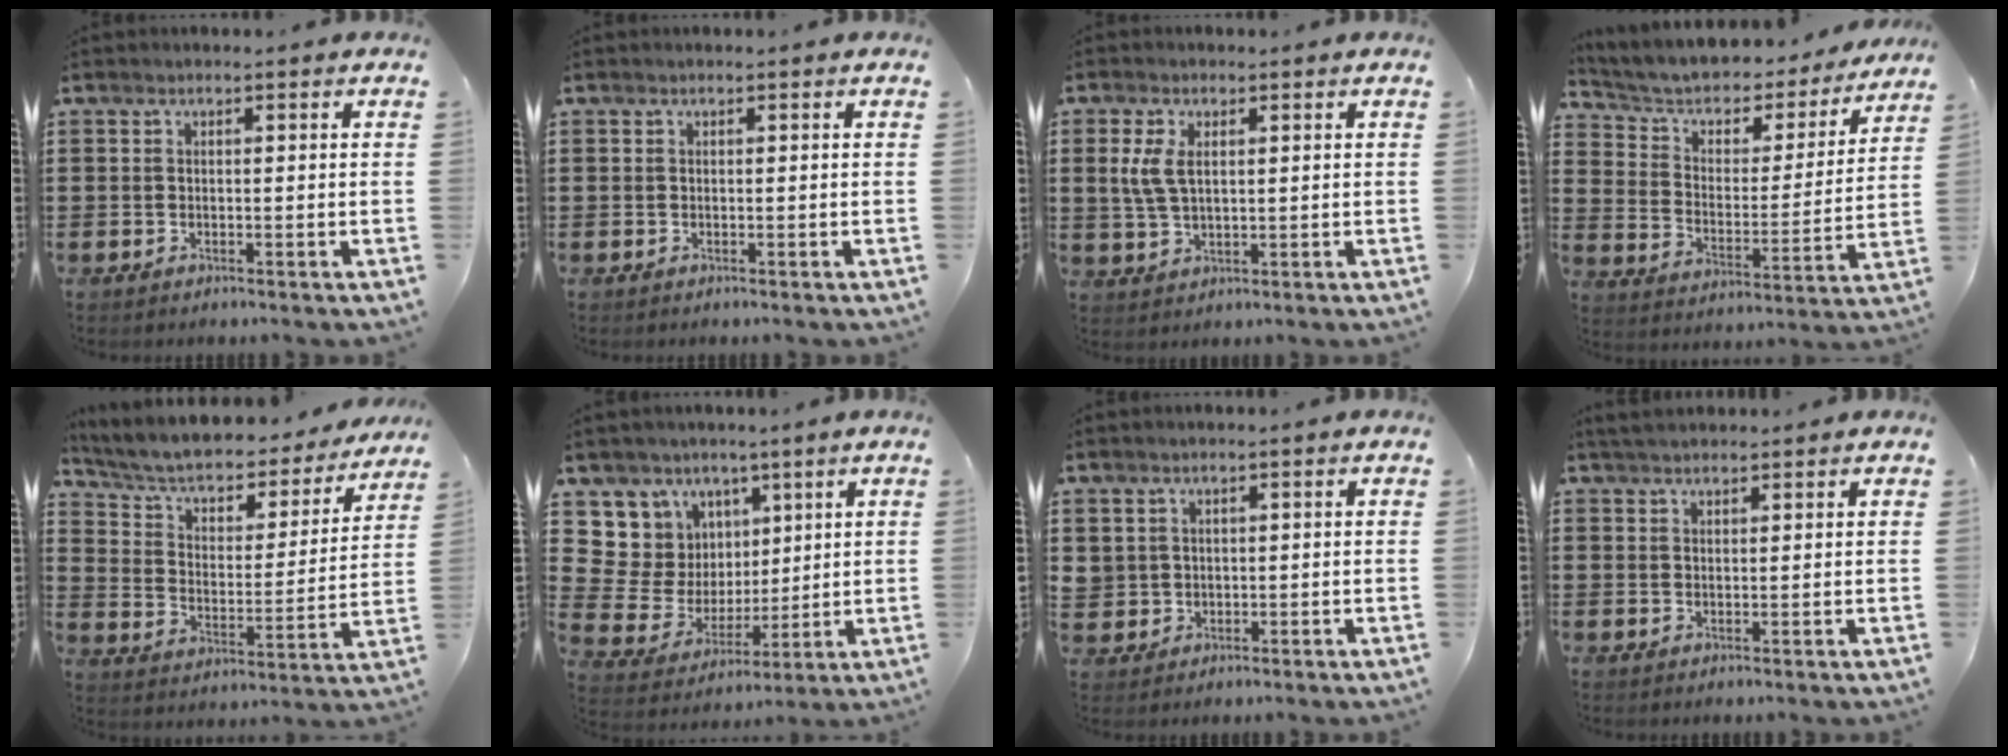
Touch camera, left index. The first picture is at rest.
{"total": 0.0}
{"total": 4.6, "force": [1.3, 2.3, 3.8], "torque": [-0.098, 0.003, 0.018]}
{"total": 4.0, "force": [3.1, 2.4, 1.1], "torque": [-0.048, -0.028, 0.043]}
{"total": 5.4, "force": [4.2, 2.5, 2.3], "torque": [-0.070, -0.033, 0.066]}
{"total": 8.7, "force": [4.3, 7.6, 0.4], "torque": [-0.053, -0.034, 0.091]}
{"total": 1.8, "force": [0.9, 1.6, 0.0], "torque": [-0.010, 0.007, 0.016]}
{"total": 2.3, "force": [2.1, 0.5, 0.7], "torque": [-0.020, 0.004, 0.041]}